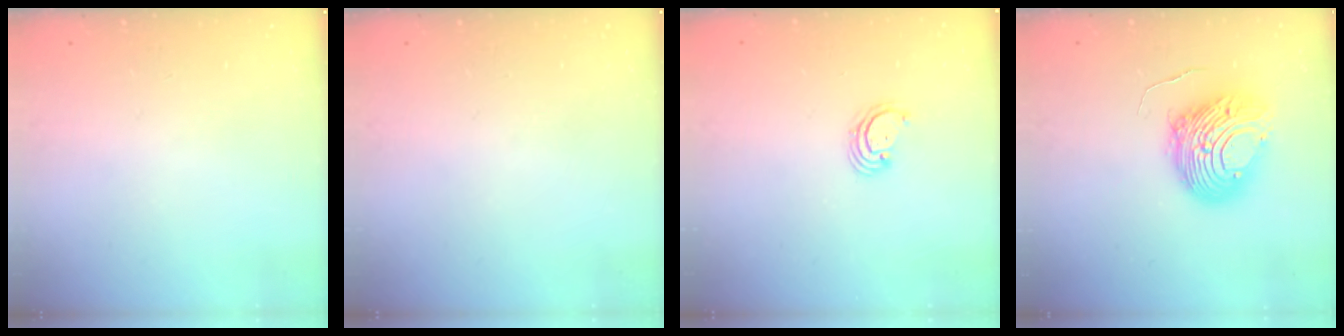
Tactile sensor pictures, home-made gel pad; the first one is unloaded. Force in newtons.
{"total": 0.0}
{"total": 2.6, "press": 2.6, "slide": 0.3}
{"total": 10.9, "press": 10.8, "slide": 1.3}